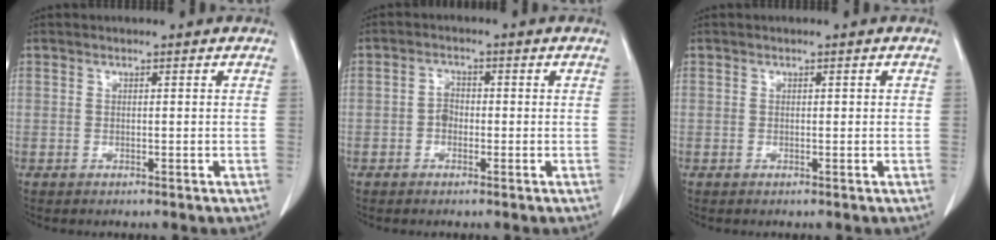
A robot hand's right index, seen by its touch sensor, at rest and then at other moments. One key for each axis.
{"total": 2.2, "fx": -0.6, "fy": 1.6, "fz": 1.3, "tx": -0.019, "ty": 0.007, "tz": -0.012}
{"total": 0.6, "fx": 0.1, "fy": 0.3, "fz": 0.5, "tx": -0.008, "ty": 0.003, "tz": 0.003}